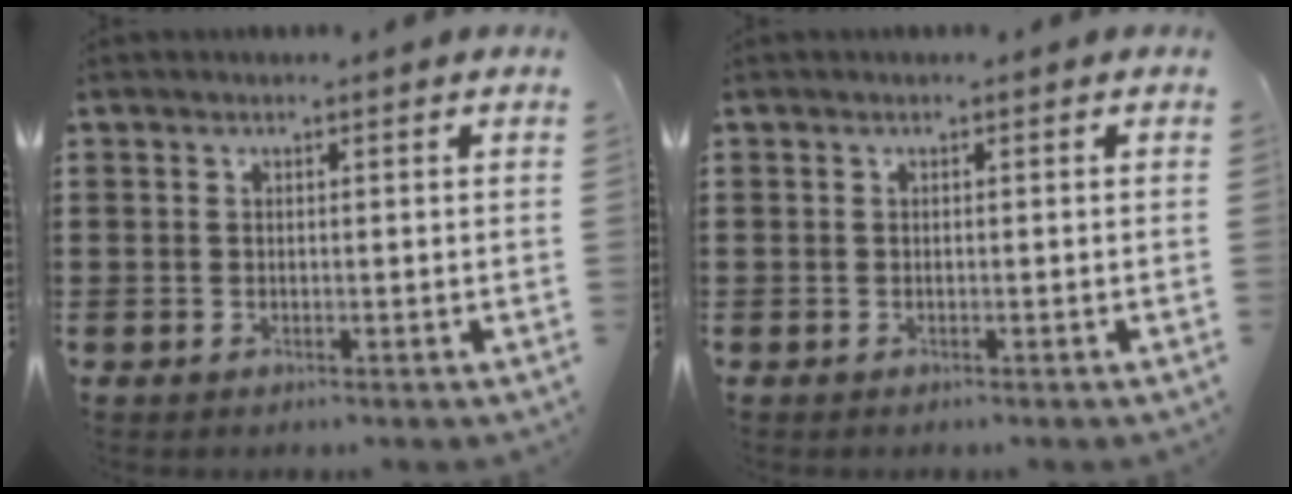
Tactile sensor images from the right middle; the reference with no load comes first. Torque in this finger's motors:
{"motor_torque": [-0.24, 0.39, -0.02, -0.01]}